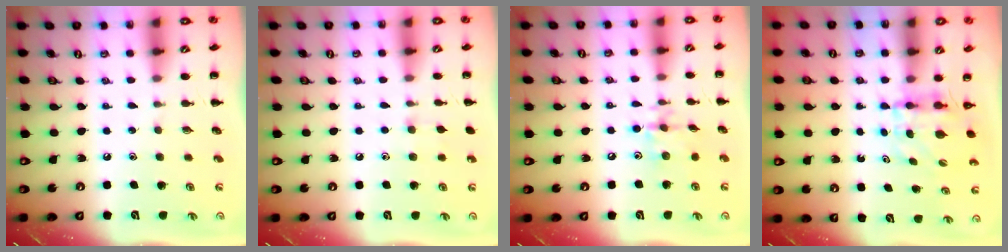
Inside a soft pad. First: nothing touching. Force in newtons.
{"total": 4.8, "press": 4.4, "slide": 2.0}
{"total": 7.6, "press": 7.5, "slide": 0.6}
{"total": 4.0, "press": 4.0, "slide": 0.1}